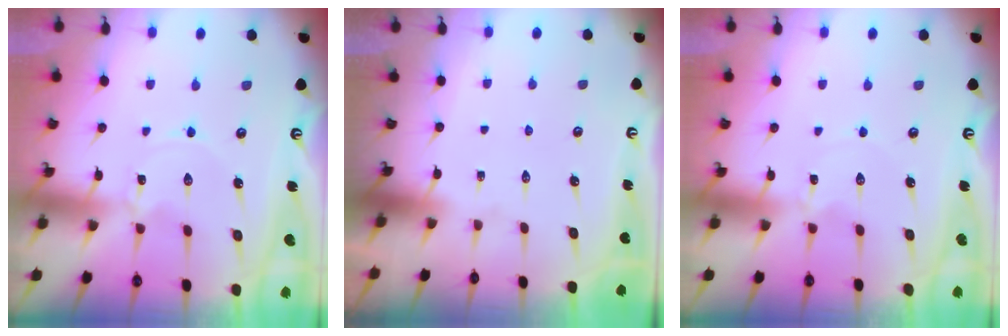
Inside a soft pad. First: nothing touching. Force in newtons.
{"total": 0.0}
{"total": 1.3, "press": 1.3, "slide": 0.2}